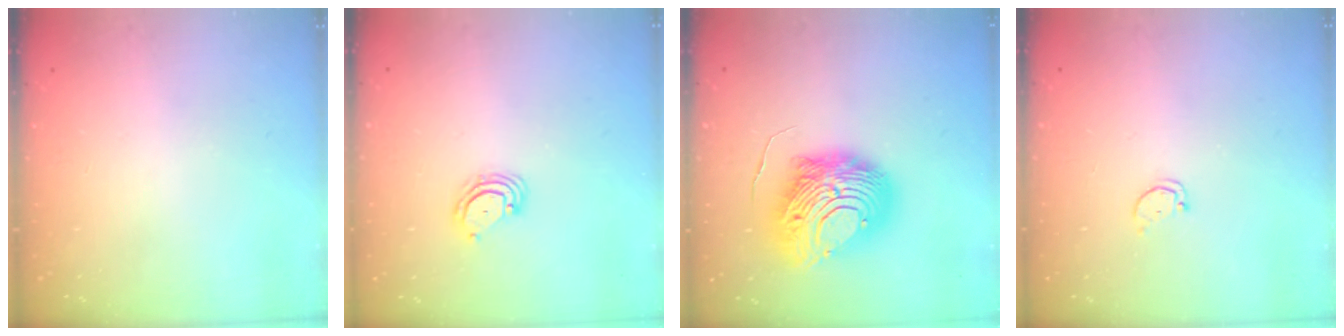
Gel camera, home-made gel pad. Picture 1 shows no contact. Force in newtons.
{"total": 4.5, "press": 4.5, "slide": 0.3}
{"total": 15.3, "press": 15.2, "slide": 1.6}
{"total": 1.7, "press": 1.7, "slide": 0.2}